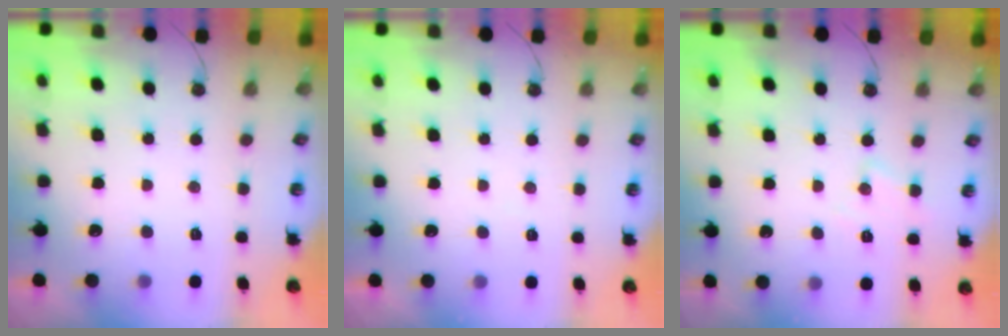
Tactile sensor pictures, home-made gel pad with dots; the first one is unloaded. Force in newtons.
{"total": 2.3, "press": 2.2, "slide": 0.4}
{"total": 6.5, "press": 6.5, "slide": 0.4}